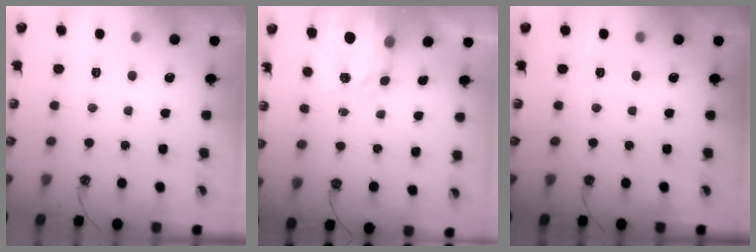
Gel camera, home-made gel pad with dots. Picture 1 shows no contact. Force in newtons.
{"total": 3.5, "press": 3.5, "slide": 0.5}
{"total": 0.0}